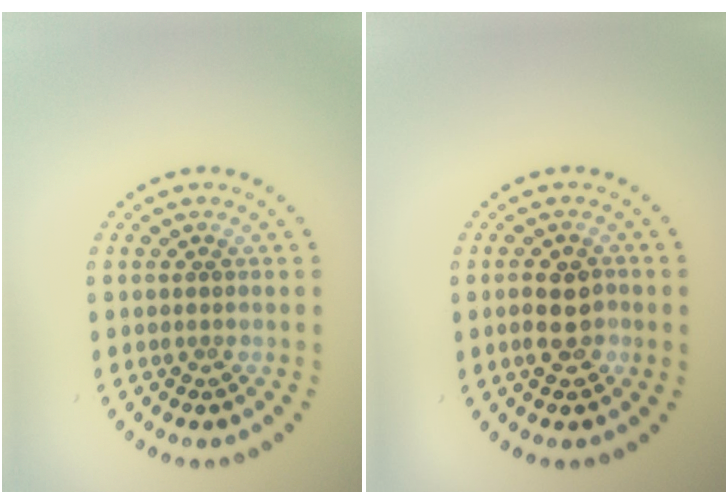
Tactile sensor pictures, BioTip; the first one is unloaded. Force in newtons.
{"total": 2.9, "press": 2.8, "slide": 0.4}